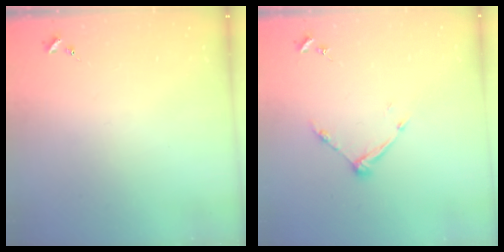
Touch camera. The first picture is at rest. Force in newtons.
{"total": 8.4, "press": 8.4, "slide": 0.5}